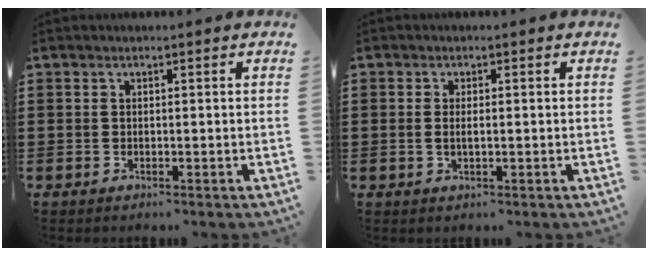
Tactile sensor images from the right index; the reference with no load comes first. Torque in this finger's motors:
{"motor_torque": [-0.09, -0.08, 0.01, -0.01]}